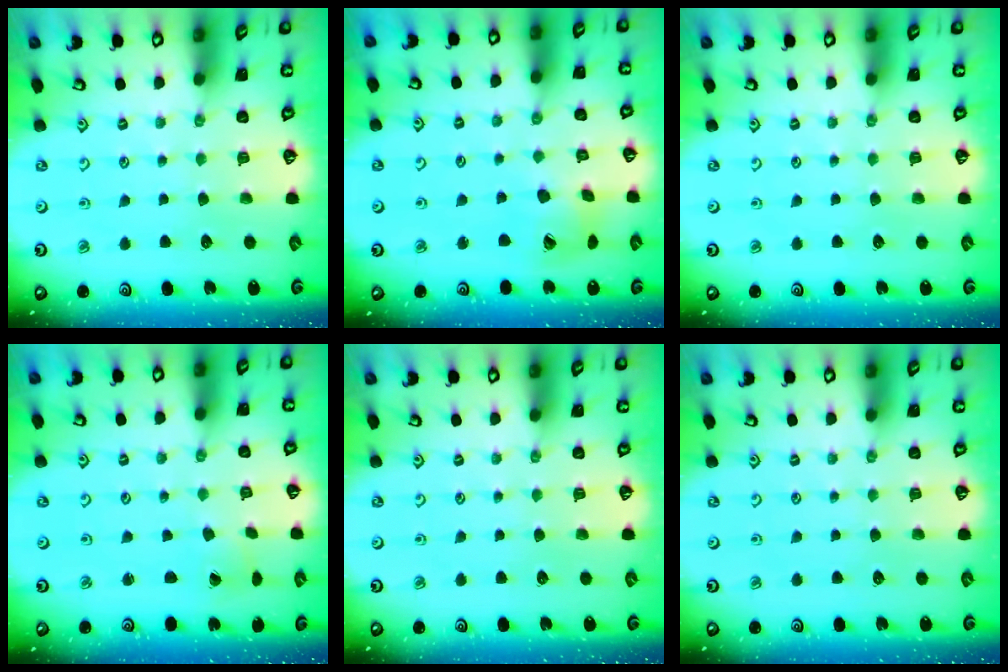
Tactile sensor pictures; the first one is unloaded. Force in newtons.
{"total": 11.8, "press": 11.7, "slide": 1.5}
{"total": 0.0}
{"total": 0.6, "press": 0.6, "slide": 0.0}
{"total": 0.0}
{"total": 0.0}